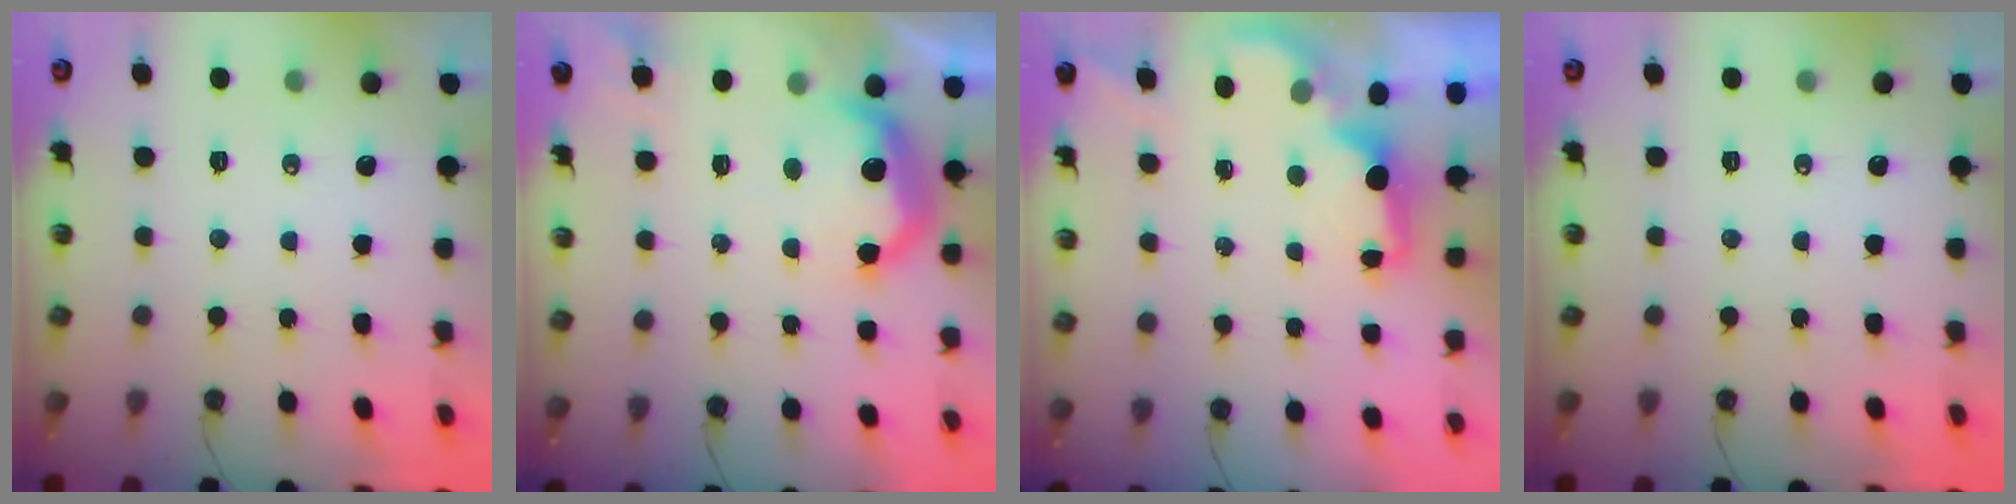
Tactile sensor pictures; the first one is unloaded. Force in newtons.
{"total": 11.1, "press": 11.1, "slide": 0.6}
{"total": 1.9, "press": 1.7, "slide": 0.8}
{"total": 0.0}